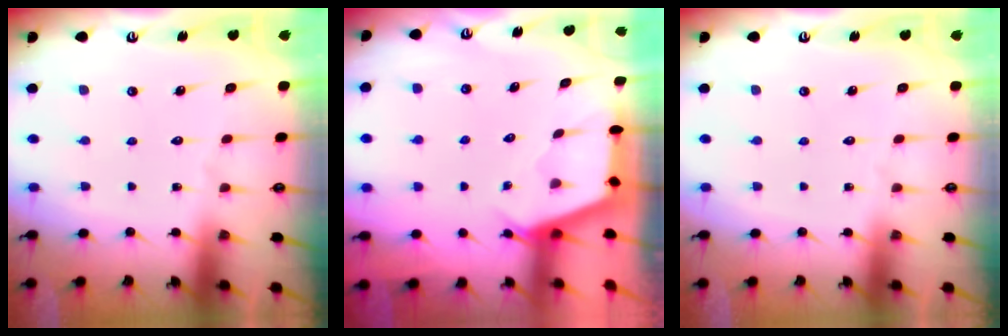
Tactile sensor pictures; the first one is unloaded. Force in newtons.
{"total": 2.7, "press": 2.7, "slide": 0.3}
{"total": 0.0}